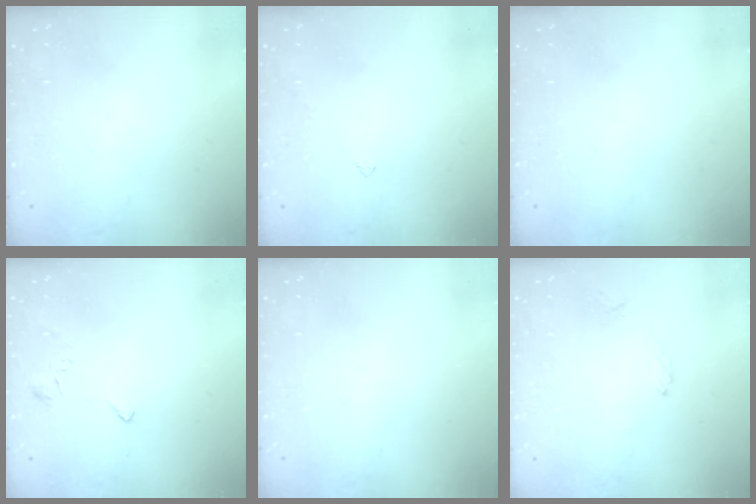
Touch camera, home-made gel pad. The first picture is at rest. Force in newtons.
{"total": 1.9, "press": 1.8, "slide": 0.4}
{"total": 0.0}
{"total": 2.7, "press": 2.6, "slide": 0.5}
{"total": 0.0}
{"total": 1.9, "press": 1.8, "slide": 0.5}